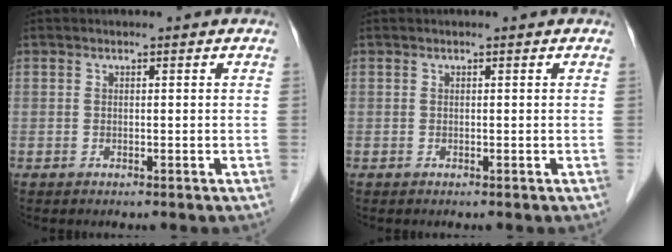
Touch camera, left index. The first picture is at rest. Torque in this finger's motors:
{"motor_torque": [0.05, -0.01, 0.01, 0.00]}